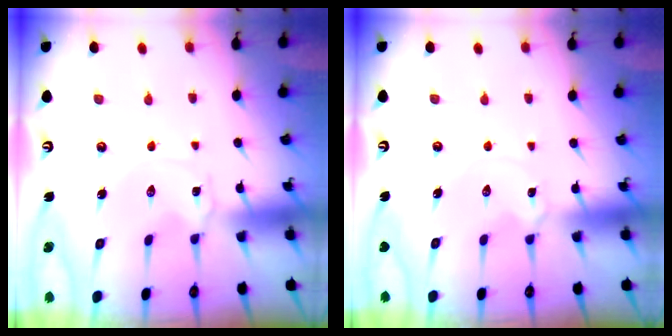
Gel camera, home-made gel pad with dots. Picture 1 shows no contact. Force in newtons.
{"total": 2.4, "press": 2.4, "slide": 0.3}